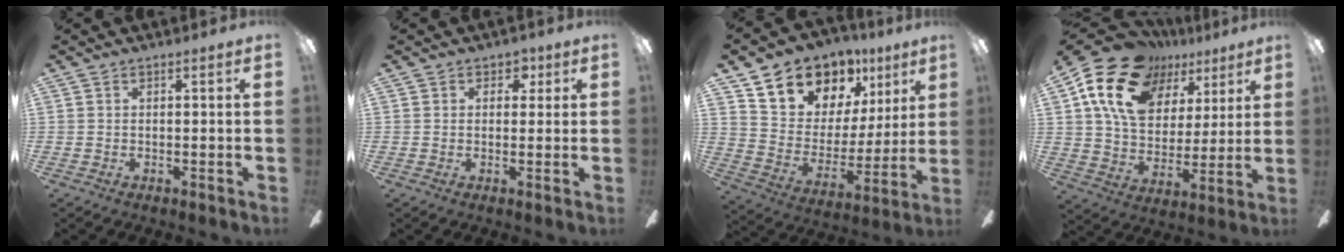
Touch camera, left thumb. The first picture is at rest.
{"total": 2.9, "force": [1.4, 2.4, 1.1], "torque": [0.000, -0.001, 0.021]}
{"total": 15.7, "force": [11.7, 9.7, 4.1], "torque": [-0.087, -0.083, 0.219]}
{"total": 20.5, "force": [11.4, 13.4, 10.6], "torque": [-0.206, -0.046, 0.209]}